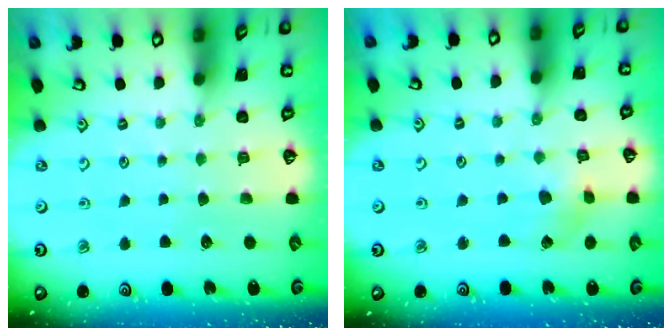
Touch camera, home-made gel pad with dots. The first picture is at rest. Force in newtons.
{"total": 2.7, "press": 2.7, "slide": 0.5}